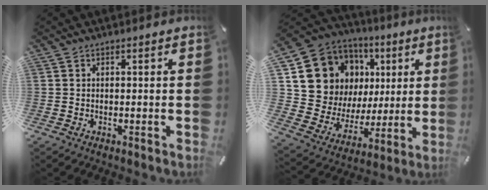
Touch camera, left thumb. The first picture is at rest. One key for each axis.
{"total": 12.8, "fx": 5.6, "fy": 11.1, "fz": 3.0, "tx": -0.057, "ty": -0.054, "tz": 0.120}